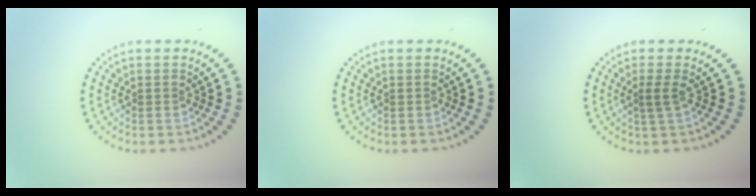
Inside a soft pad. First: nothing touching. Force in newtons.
{"total": 0.0}
{"total": 1.2, "press": 0.8, "slide": 0.8}